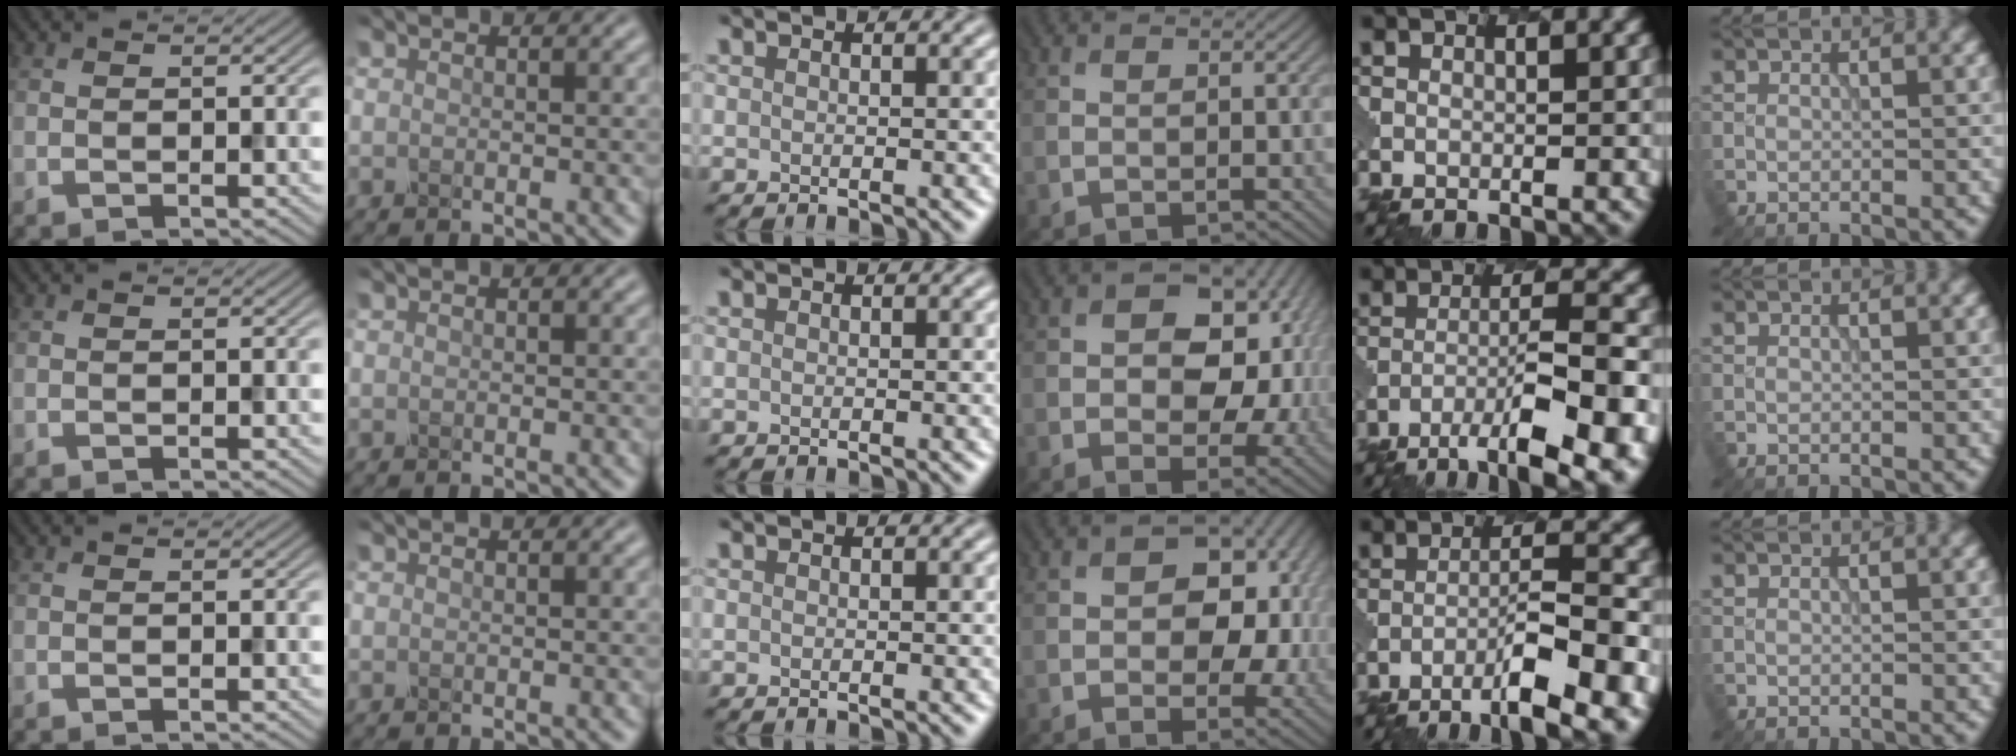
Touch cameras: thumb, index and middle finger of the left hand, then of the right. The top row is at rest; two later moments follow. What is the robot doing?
{"motion": "dispense", "object": "pipette"}